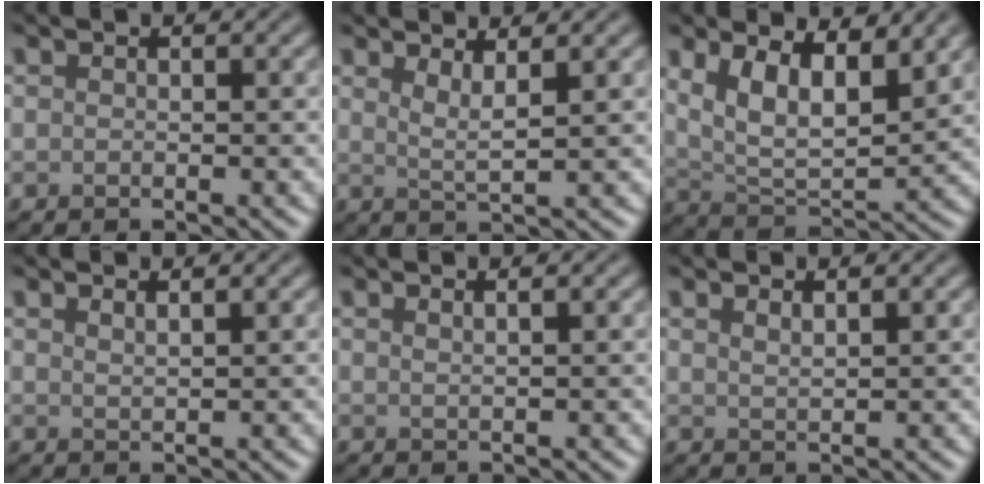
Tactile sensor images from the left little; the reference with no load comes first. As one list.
[{"total": 2.4, "force": [1.5, 0.5, 1.9], "torque": [-0.025, -0.005, 0.025]}, {"total": 7.9, "force": [3.6, 3.5, 6.1], "torque": [-0.107, -0.002, 0.058]}, {"total": 1.5, "force": [1.2, 0.4, 0.8], "torque": [-0.003, 0.006, 0.009]}, {"total": 1.9, "force": [1.2, 0.8, 1.2], "torque": [0.001, 0.004, -0.006]}, {"total": 1.3, "force": [1.1, 0.3, 0.7], "torque": [-0.005, 0.001, 0.016]}]